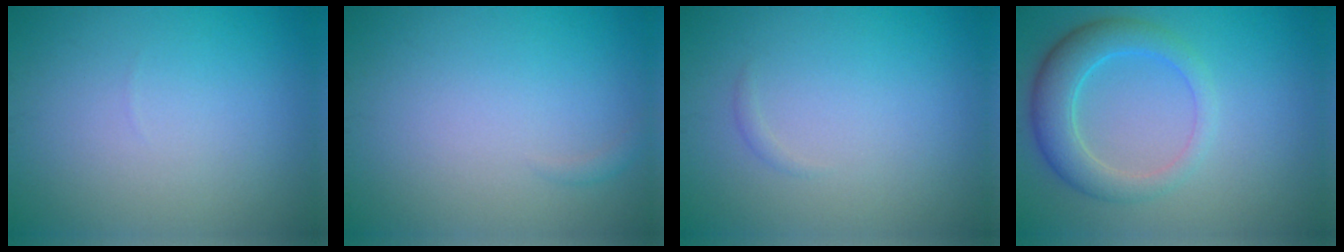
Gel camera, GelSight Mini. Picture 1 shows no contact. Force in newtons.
{"total": 0.5, "press": 0.5, "slide": 0.0}
{"total": 0.5, "press": 0.5, "slide": 0.0}
{"total": 4.6, "press": 4.6, "slide": 0.3}